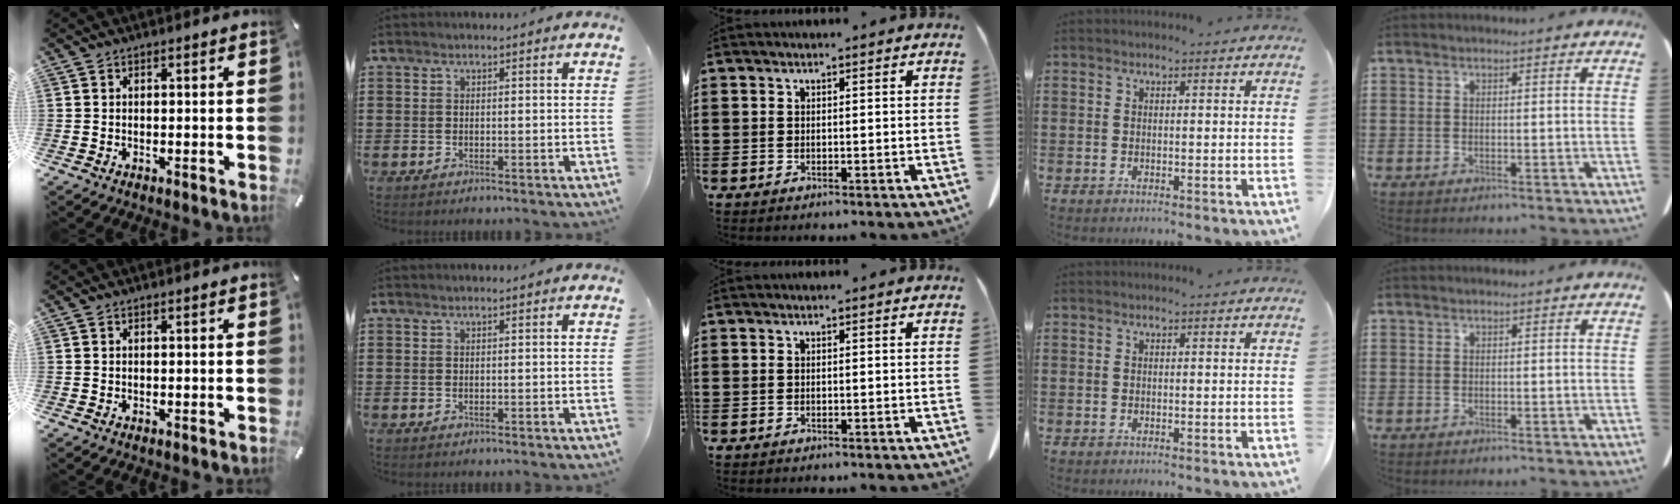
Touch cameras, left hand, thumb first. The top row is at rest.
{}